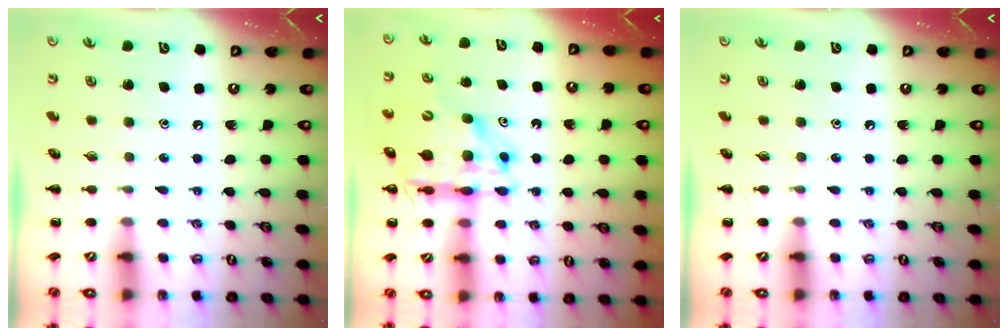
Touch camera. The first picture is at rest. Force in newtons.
{"total": 15.0, "press": 14.4, "slide": 4.1}
{"total": 0.0}